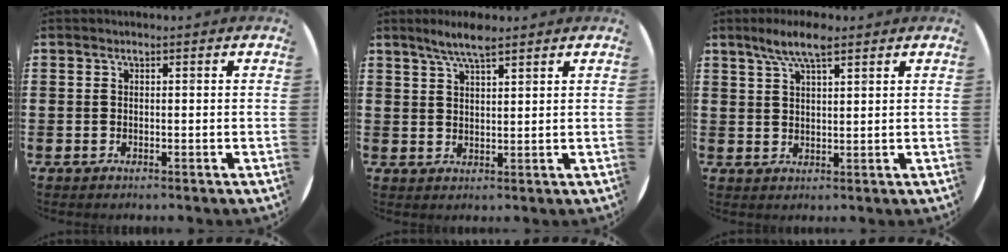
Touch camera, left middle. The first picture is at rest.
{"total": 4.5, "force": [3.6, 0.7, 2.5], "torque": [-0.055, -0.001, 0.063]}
{"total": 5.6, "force": [3.9, 1.5, 3.7], "torque": [-0.073, 0.001, 0.067]}